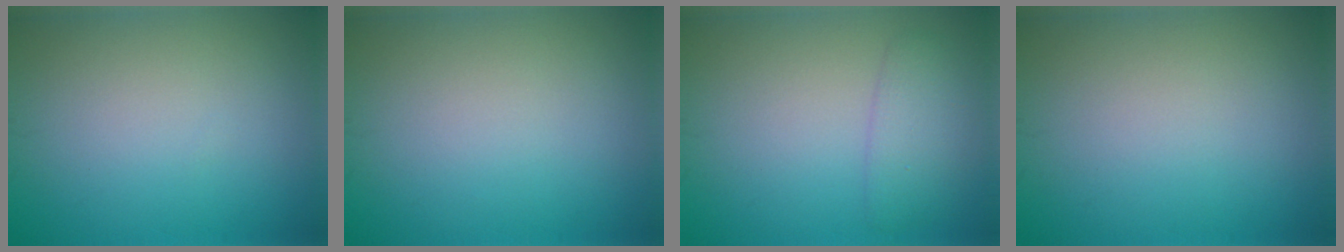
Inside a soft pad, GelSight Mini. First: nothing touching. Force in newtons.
{"total": 0.0}
{"total": 2.7, "press": 2.7, "slide": 0.2}
{"total": 0.0}